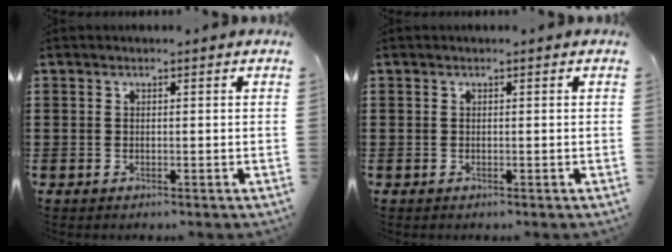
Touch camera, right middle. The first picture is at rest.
{"total": 0.0}